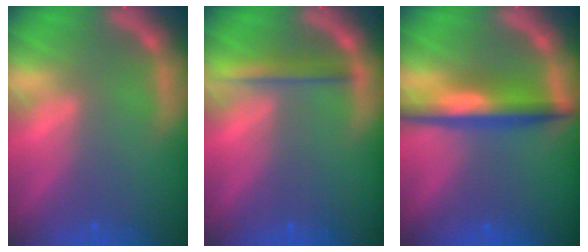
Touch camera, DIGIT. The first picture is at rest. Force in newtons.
{"total": 2.5}
{"total": 5.5}